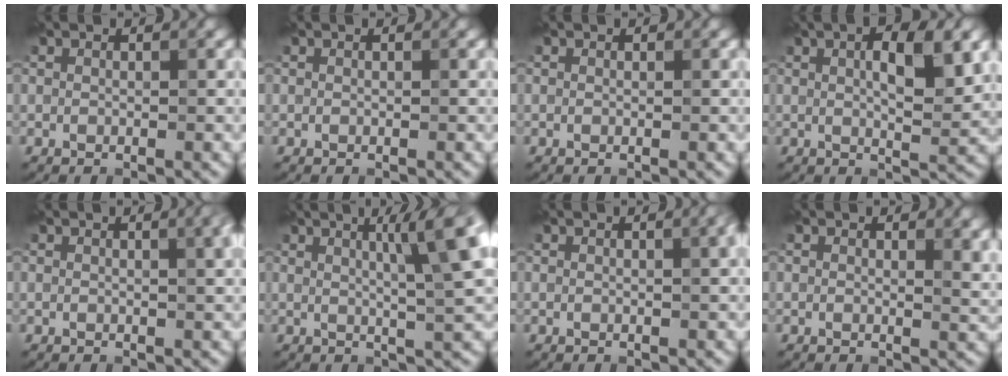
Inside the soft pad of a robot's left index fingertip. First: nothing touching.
{"total": 0.0}
{"total": 0.0}
{"total": 5.2, "force": [1.5, 1.5, 4.8], "torque": [-0.074, 0.003, 0.024]}
{"total": 3.6, "force": [1.2, 1.4, 3.1], "torque": [-0.021, 0.011, 0.013]}
{"total": 7.6, "force": [2.6, 1.3, 7.0], "torque": [-0.077, 0.014, 0.039]}
{"total": 2.2, "force": [0.7, 0.7, 2.0], "torque": [-0.014, 0.009, 0.006]}
{"total": 2.0, "force": [0.8, 0.6, 1.7], "torque": [-0.016, -0.003, 0.013]}